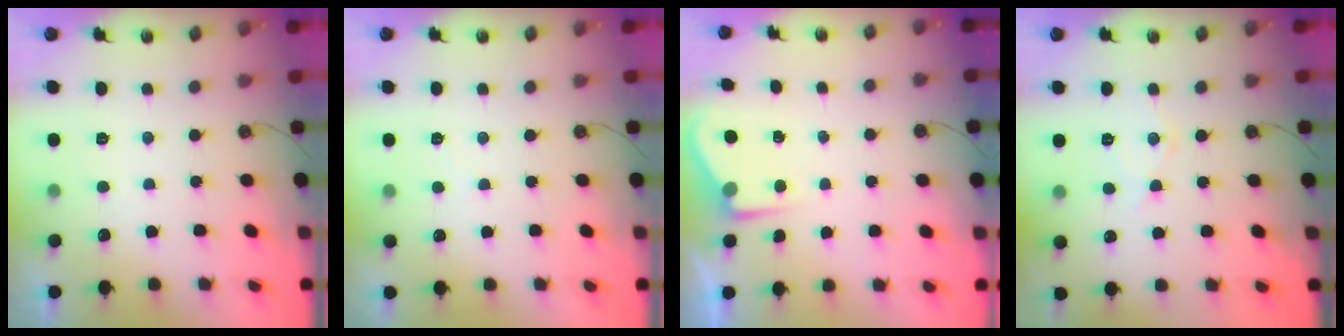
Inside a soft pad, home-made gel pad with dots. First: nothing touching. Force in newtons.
{"total": 3.6, "press": 3.5, "slide": 0.6}
{"total": 4.2, "press": 4.2, "slide": 0.5}
{"total": 7.7, "press": 7.7, "slide": 0.4}